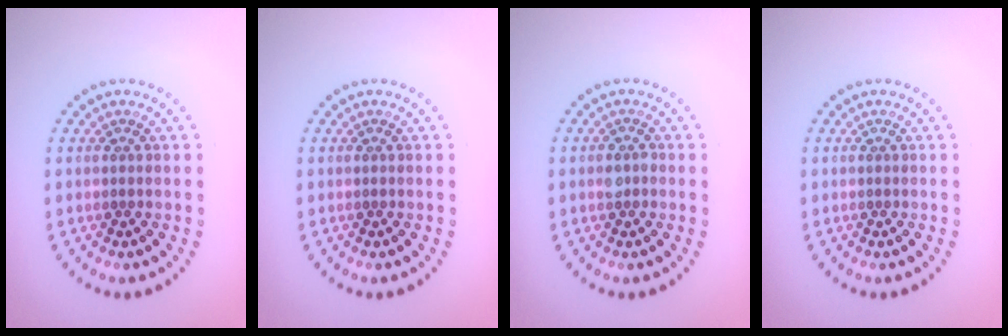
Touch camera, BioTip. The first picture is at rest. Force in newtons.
{"total": 0.0}
{"total": 1.3, "press": 1.3, "slide": 0.4}
{"total": 0.0}